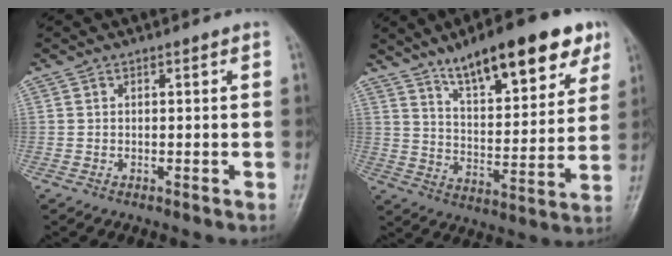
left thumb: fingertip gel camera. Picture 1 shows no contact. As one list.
[{"total": 19.2, "force": [12.2, 6.2, 13.5], "torque": [-0.163, -0.046, 0.193]}]